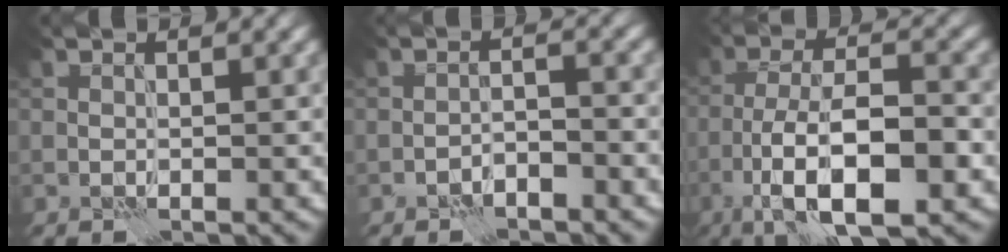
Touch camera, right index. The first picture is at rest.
{"total": 1.9, "force": [-1.7, 0.4, 0.8], "torque": [-0.012, 0.006, -0.034]}
{"total": 9.7, "force": [-4.3, 3.2, 8.1], "torque": [-0.141, 0.000, -0.076]}